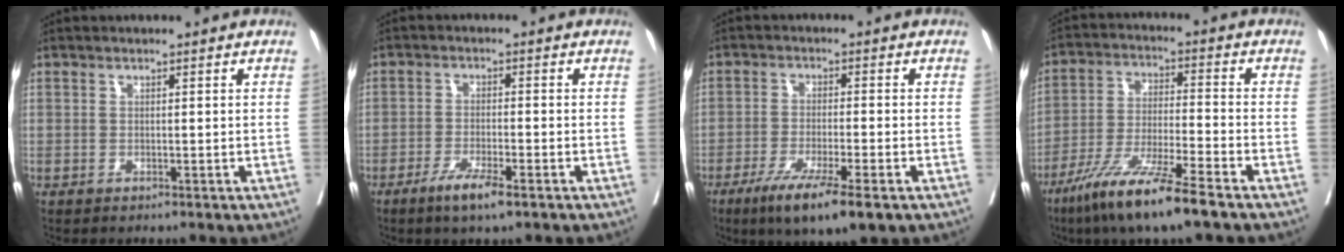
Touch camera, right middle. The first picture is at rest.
{"total": 5.0, "force": [-3.1, 0.5, 3.8], "torque": [-0.073, -0.007, -0.055]}
{"total": 9.7, "force": [-5.8, 1.0, 7.7], "torque": [-0.129, -0.023, -0.091]}
{"total": 12.2, "force": [-8.4, 0.0, 8.9], "torque": [-0.174, -0.037, -0.158]}